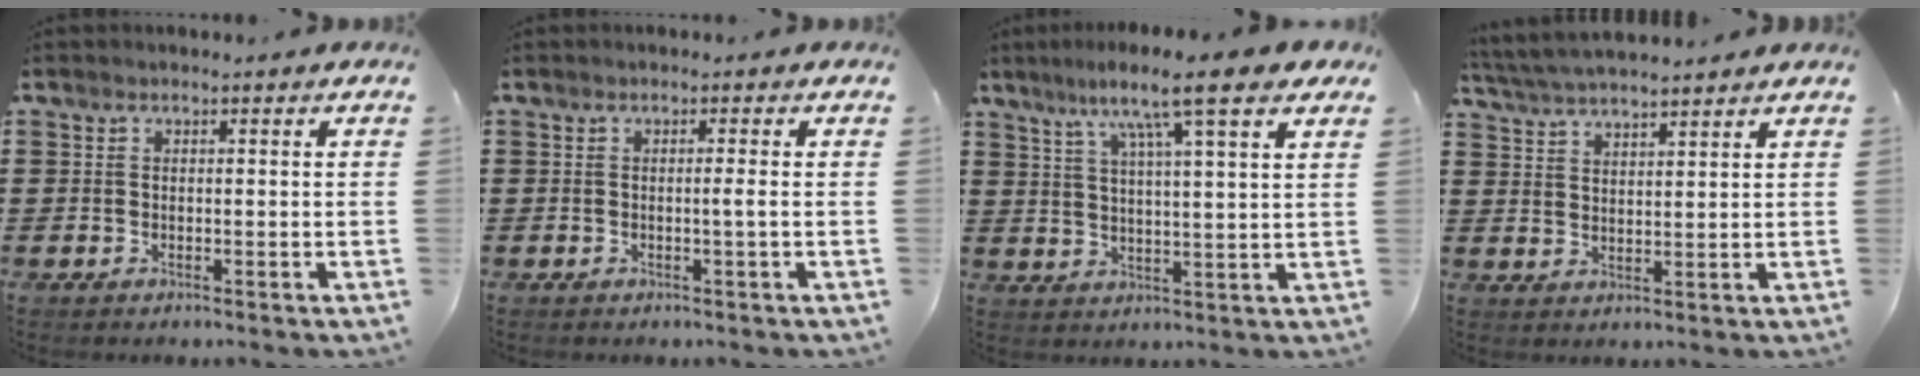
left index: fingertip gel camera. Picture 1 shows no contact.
{"total": 1.4, "force": [-0.2, -0.3, 1.4], "torque": [-0.025, -0.002, -0.006]}
{"total": 9.9, "force": [6.9, 0.8, 7.0], "torque": [-0.142, -0.020, 0.109]}
{"total": 4.2, "force": [4.1, 0.0, 1.0], "torque": [-0.033, -0.012, 0.074]}